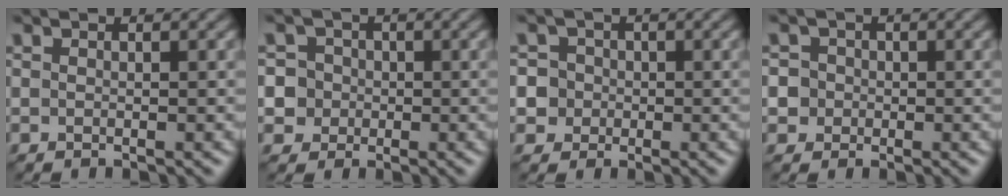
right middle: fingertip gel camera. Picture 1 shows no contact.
{"total": 5.1, "force": [-0.1, 4.9, 1.4], "torque": [-0.018, 0.031, -0.018]}
{"total": 4.5, "force": [0.0, 4.3, 1.3], "torque": [-0.012, 0.030, -0.016]}
{"total": 3.5, "force": [0.1, 3.3, 1.1], "torque": [-0.005, 0.024, -0.012]}